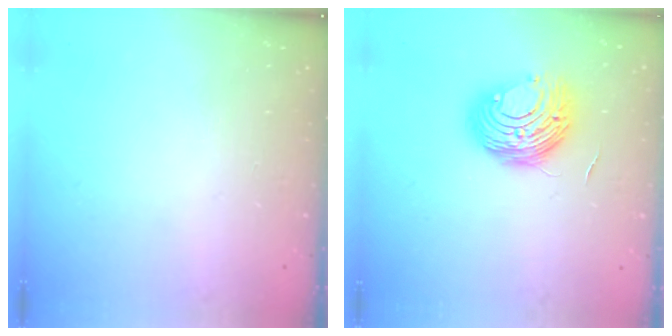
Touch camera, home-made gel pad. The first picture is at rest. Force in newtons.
{"total": 11.4, "press": 11.3, "slide": 0.5}